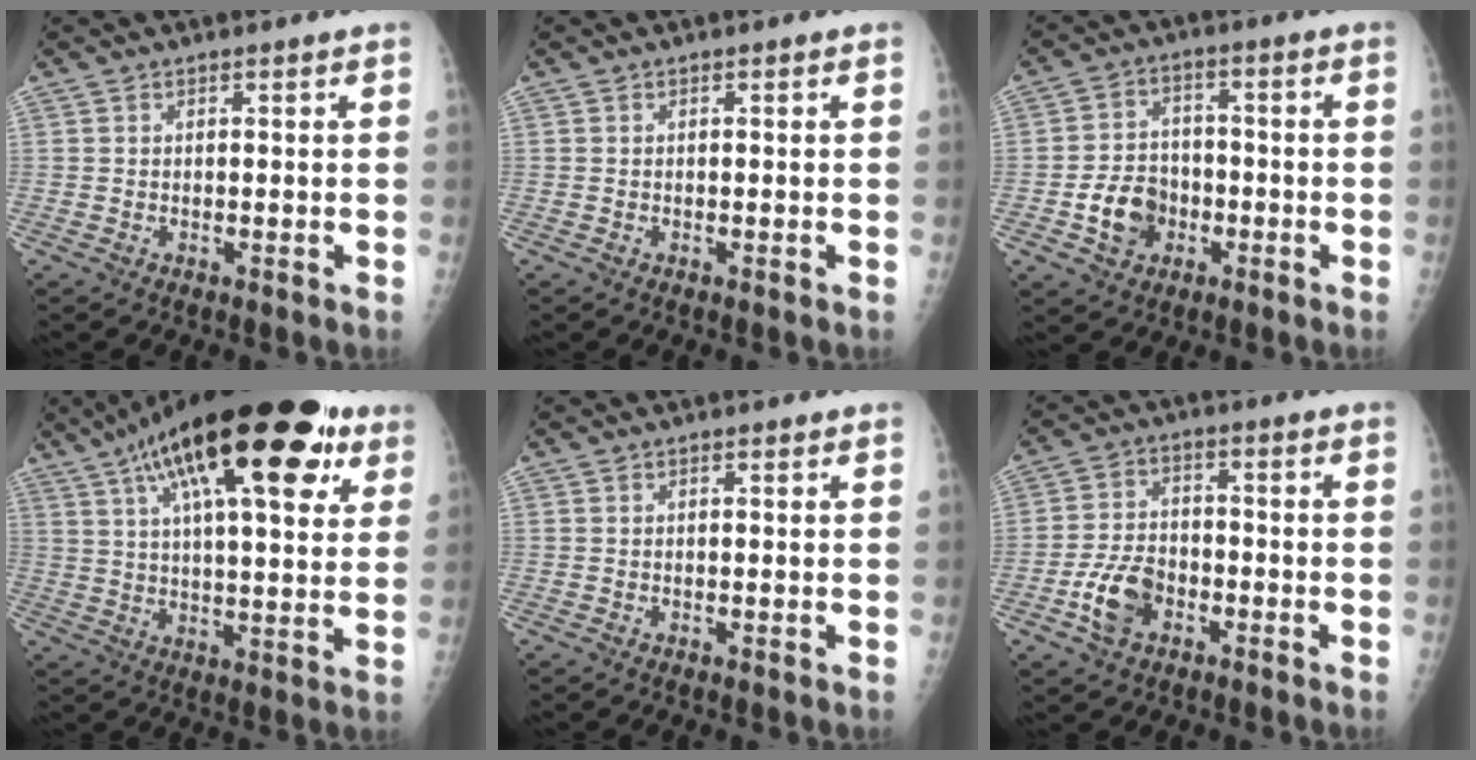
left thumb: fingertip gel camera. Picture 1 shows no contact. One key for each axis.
{"total": 0.0}
{"total": 8.5, "fx": -3.1, "fy": 6.9, "fz": 4.0, "tx": -0.045, "ty": 0.023, "tz": -0.053}
{"total": 28.4, "fx": 14.1, "fy": 9.8, "fz": 22.6, "tx": -0.339, "ty": 0.004, "tz": 0.215}
{"total": 0.0}
{"total": 8.0, "fx": -3.7, "fy": 5.3, "fz": 4.8, "tx": -0.084, "ty": 0.023, "tz": -0.068}